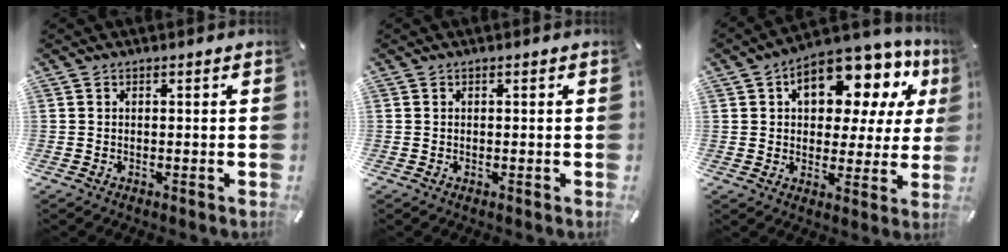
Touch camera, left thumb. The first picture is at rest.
{"total": 0.0}
{"total": 15.4, "force": [7.7, 8.9, 9.9], "torque": [-0.140, -0.051, 0.130]}